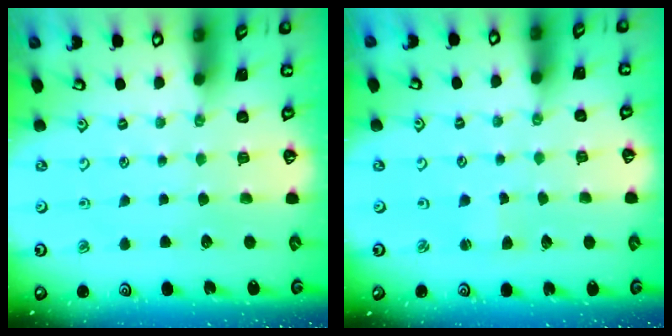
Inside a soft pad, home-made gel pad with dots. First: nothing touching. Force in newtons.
{"total": 1.9, "press": 1.9, "slide": 0.2}